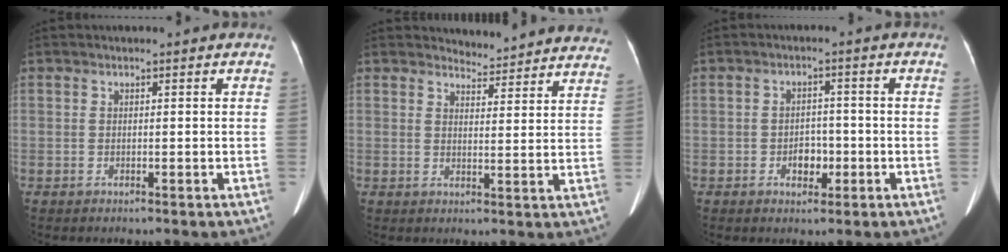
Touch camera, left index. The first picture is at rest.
{"total": 12.3, "force": [12.1, 1.9, 0.7], "torque": [0.021, -0.040, 0.116]}
{"total": 3.4, "force": [-1.2, 2.3, 2.2], "torque": [-0.029, 0.009, -0.017]}